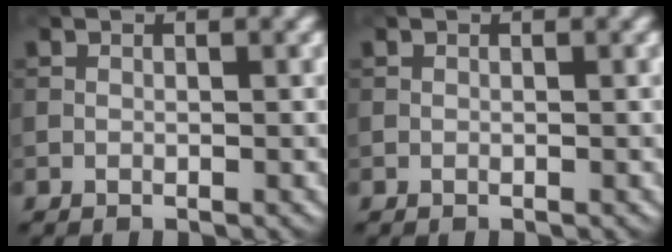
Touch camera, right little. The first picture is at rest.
{"total": 0.0}